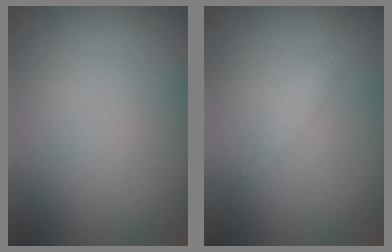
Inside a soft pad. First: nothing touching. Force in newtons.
{"total": 1.0, "press": 1.0, "slide": 0.0}